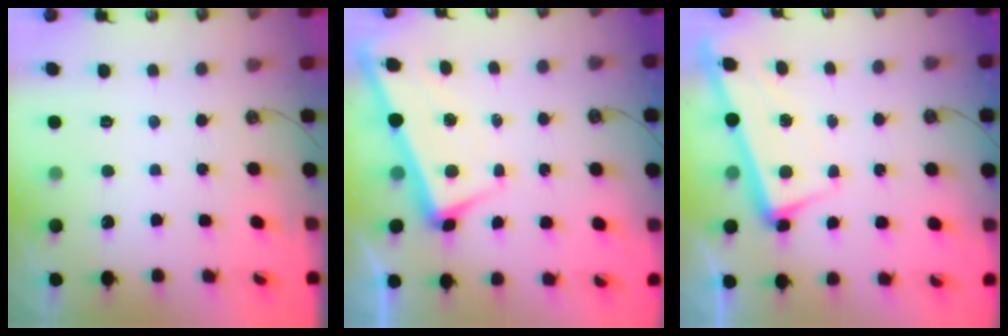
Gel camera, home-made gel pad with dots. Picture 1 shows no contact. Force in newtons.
{"total": 1.7, "press": 1.6, "slide": 0.5}
{"total": 2.2, "press": 2.1, "slide": 0.9}